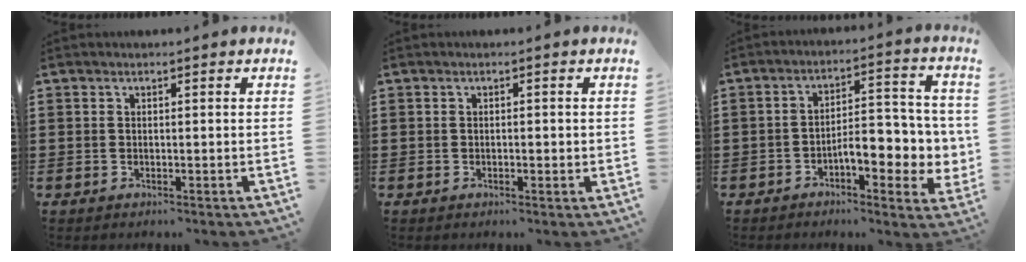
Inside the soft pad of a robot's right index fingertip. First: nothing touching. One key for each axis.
{"total": 0.8, "fx": -0.2, "fy": 0.3, "fz": 0.7, "tx": -0.014, "ty": 0.000, "tz": -0.003}
{"total": 7.3, "fx": -2.4, "fy": 3.4, "fz": 6.1, "tx": -0.073, "ty": -0.006, "tz": -0.048}